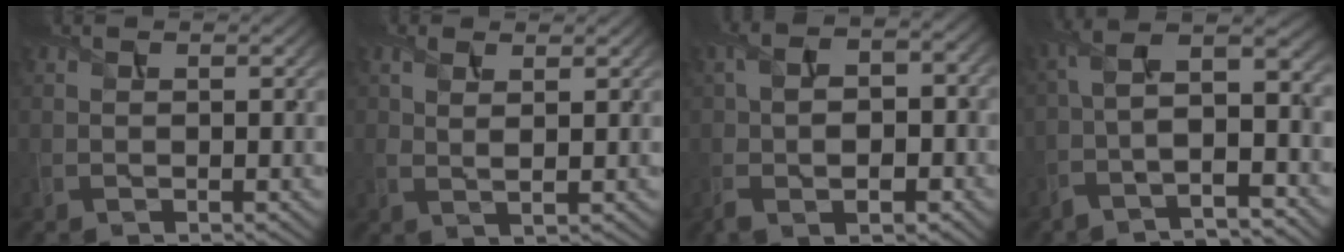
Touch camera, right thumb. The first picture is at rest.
{"total": 2.3, "force": [1.2, 0.8, 1.8], "torque": [-0.044, -0.002, 0.026]}
{"total": 7.7, "force": [-1.8, 4.1, 6.3], "torque": [-0.130, -0.014, -0.029]}
{"total": 10.5, "force": [-3.7, 3.7, 9.1], "torque": [-0.179, 0.008, -0.073]}